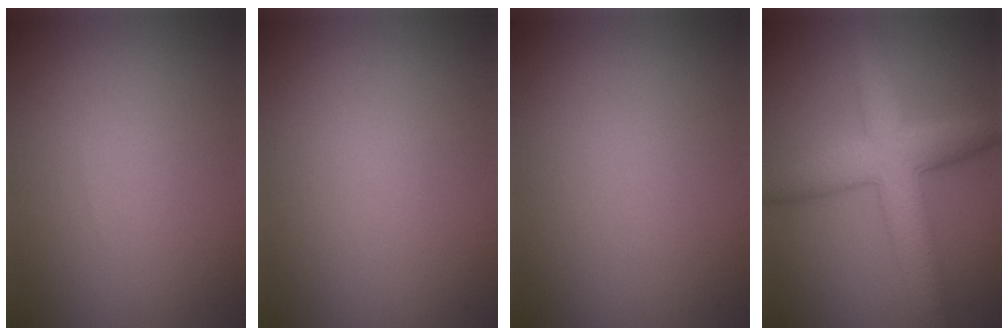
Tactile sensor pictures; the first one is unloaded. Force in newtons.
{"total": 0.0}
{"total": 0.0}
{"total": 6.3, "press": 6.3, "slide": 0.1}